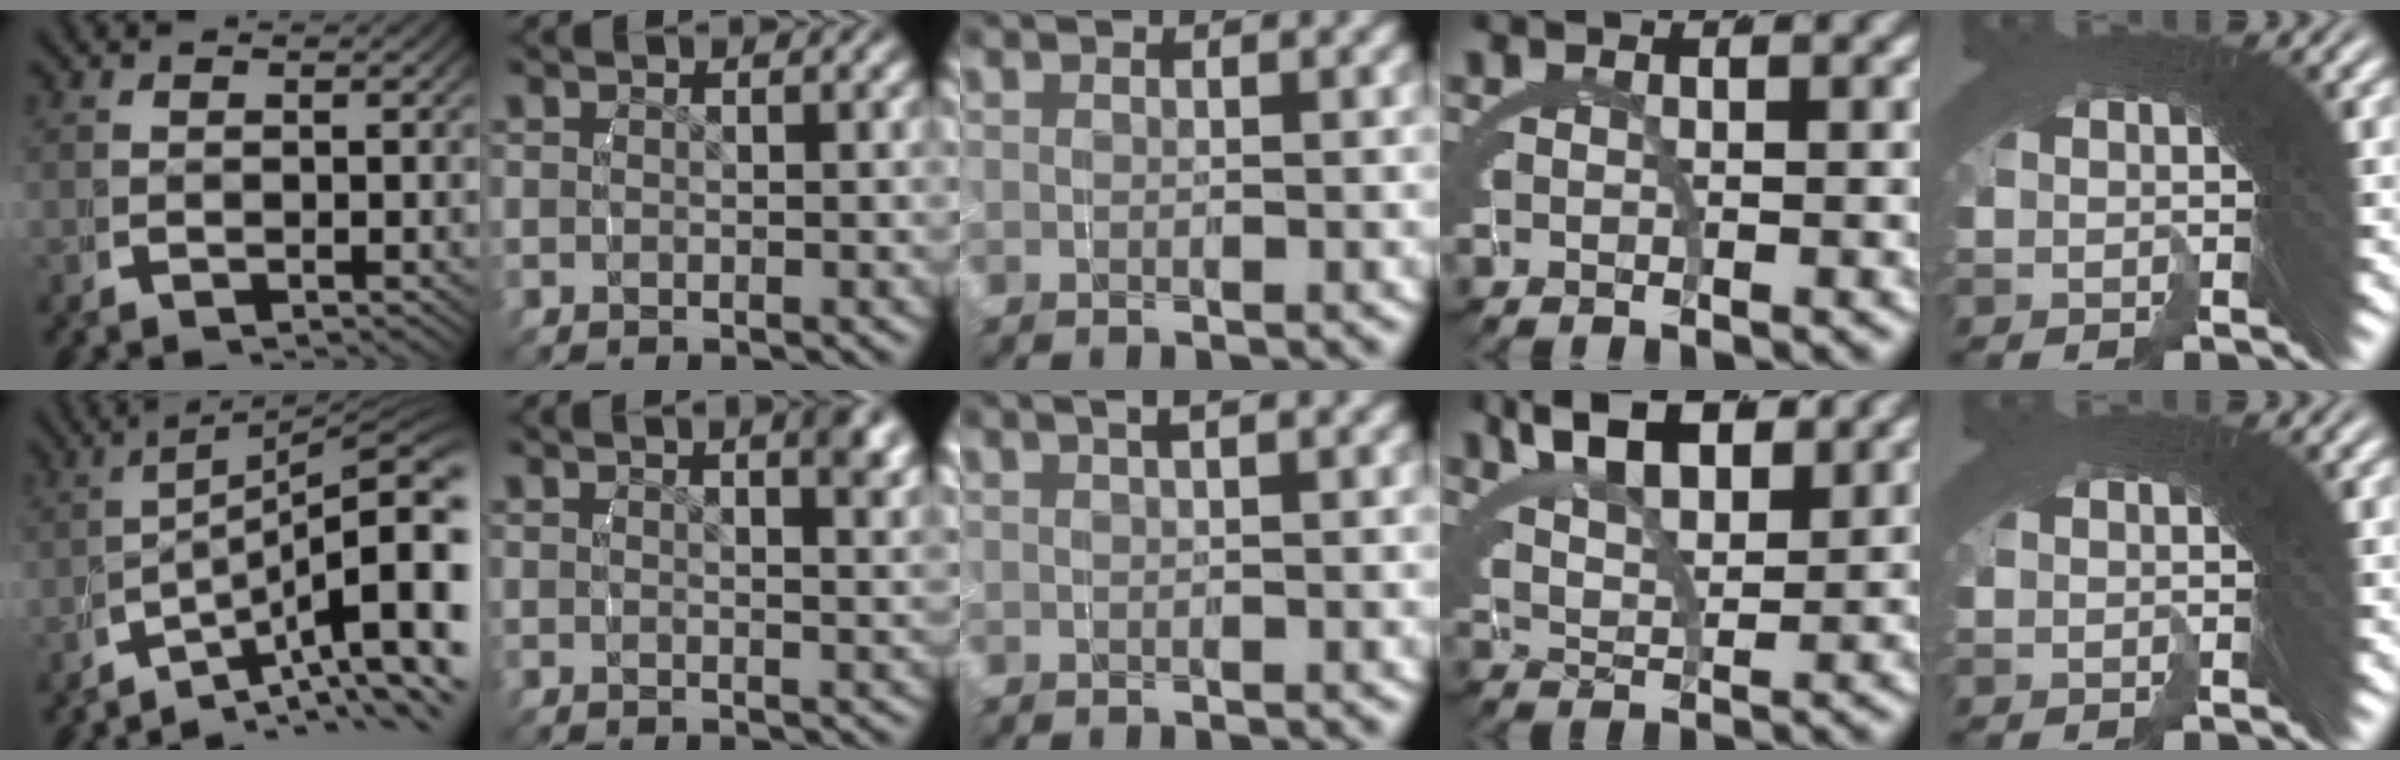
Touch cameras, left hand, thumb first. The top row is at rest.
{"thumb": {"total": 13.8, "force": [-3.2, 7.1, 11.4], "torque": [-0.156, -0.042, -0.032]}, "index": {"total": 2.2, "force": [1.1, 0.1, 1.9], "torque": [-0.021, 0.001, 0.019]}, "middle": {"total": 1.7, "force": [0.9, 0.3, 1.4], "torque": [-0.014, 0.016, 0.008]}, "ring": {"total": 7.2, "force": [4.6, 3.4, 4.3], "torque": [-0.077, 0.008, 0.072]}}